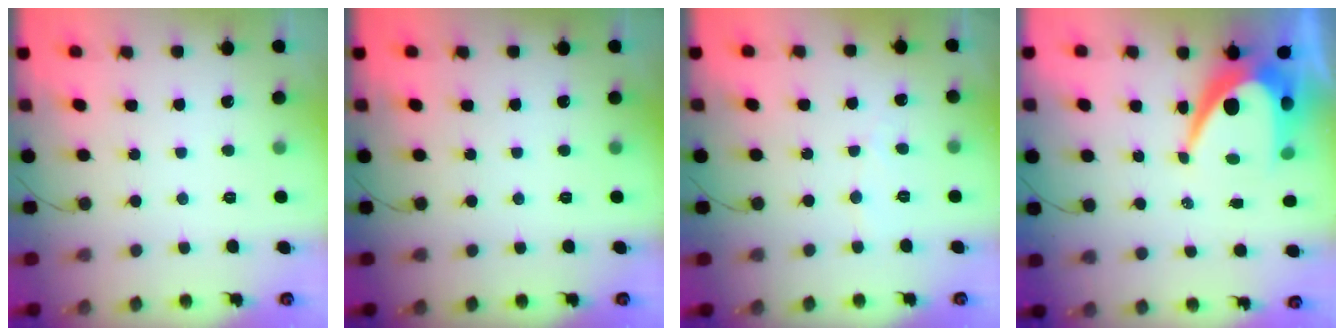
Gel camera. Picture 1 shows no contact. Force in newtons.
{"total": 0.0}
{"total": 2.5, "press": 2.5, "slide": 0.2}
{"total": 11.2, "press": 11.2, "slide": 0.9}